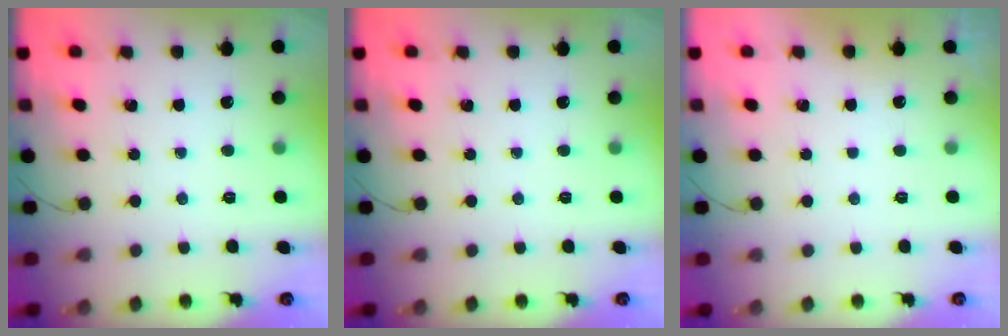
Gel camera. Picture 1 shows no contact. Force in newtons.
{"total": 0.0}
{"total": 2.9, "press": 2.9, "slide": 0.1}